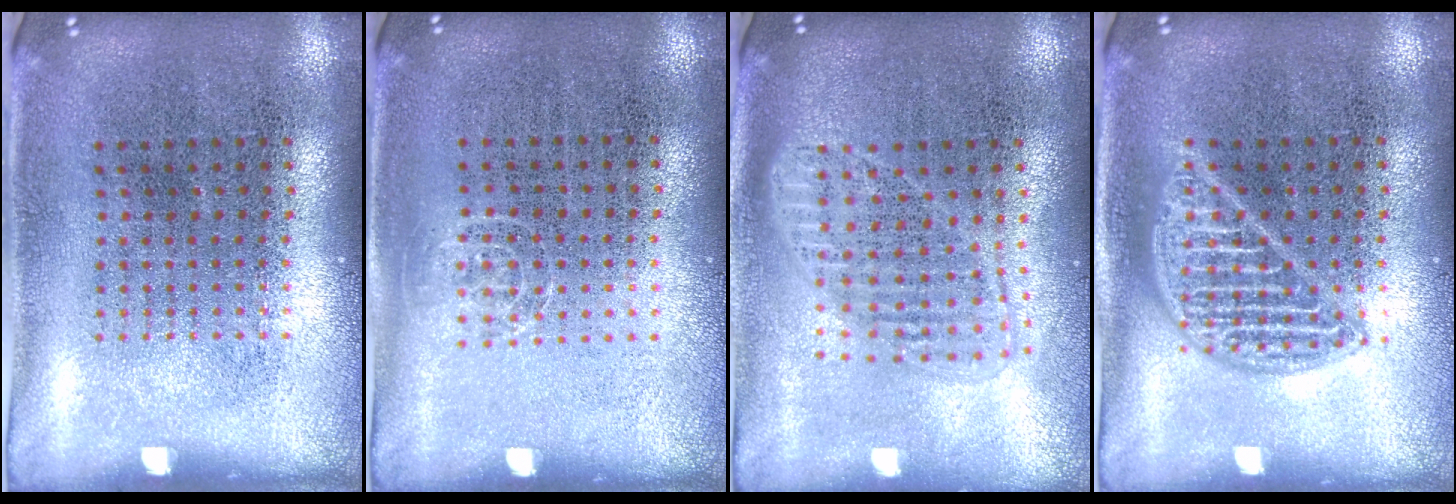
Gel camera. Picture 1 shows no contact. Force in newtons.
{"total": 0.6, "press": 0.5, "slide": 0.4}
{"total": 1.6, "press": 1.4, "slide": 0.8}
{"total": 2.1, "press": 2.1, "slide": 0.3}